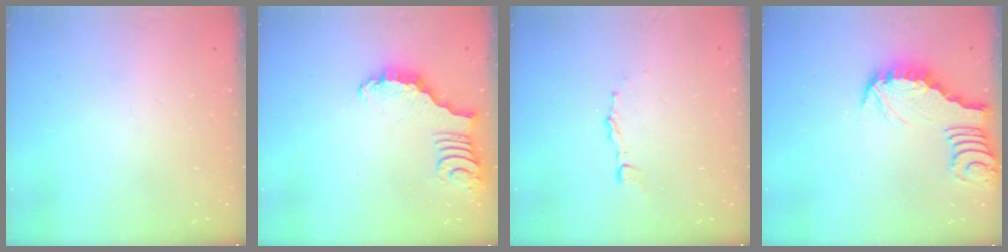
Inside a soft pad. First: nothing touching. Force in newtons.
{"total": 3.0, "press": 2.9, "slide": 0.3}
{"total": 2.6, "press": 2.6, "slide": 0.2}
{"total": 2.6, "press": 2.6, "slide": 0.2}